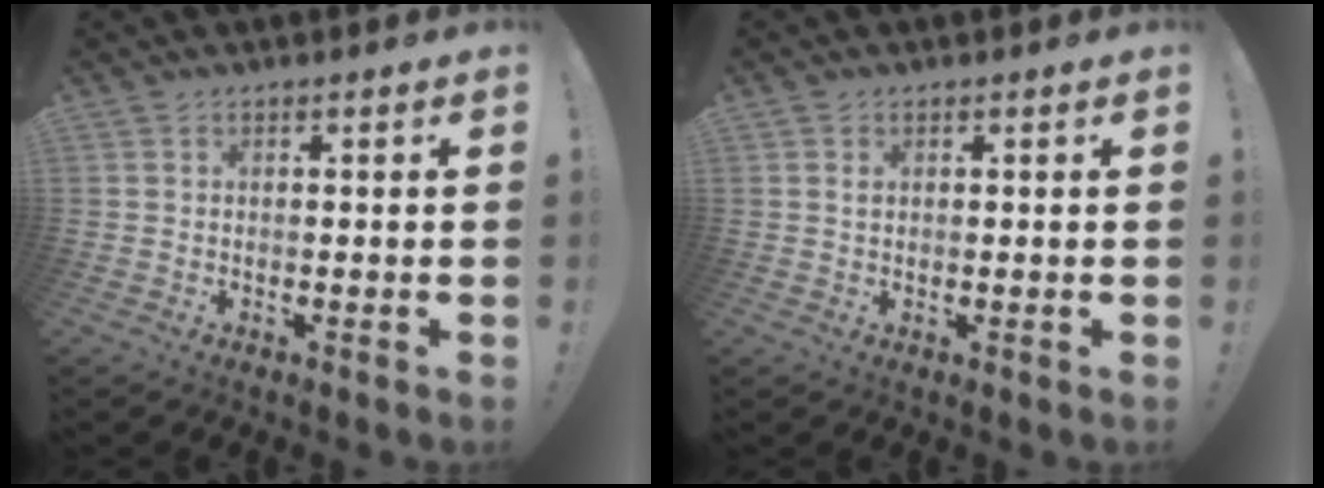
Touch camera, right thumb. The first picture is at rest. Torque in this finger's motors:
{"motor_torque": [-0.04, 0.05, -0.04, -0.06, 0.03]}